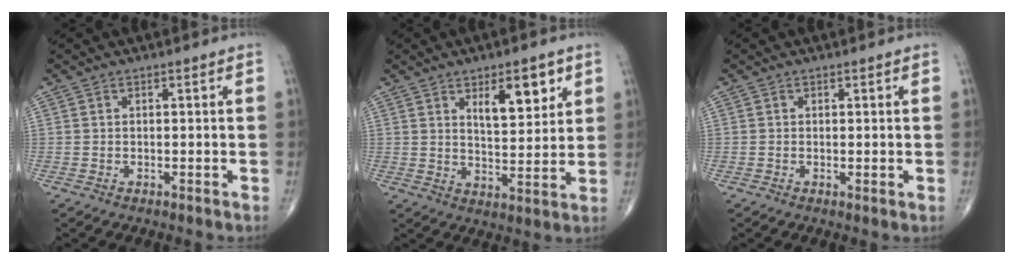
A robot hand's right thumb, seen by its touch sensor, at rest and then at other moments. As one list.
[{"total": 9.4, "force": [4.6, 3.7, 7.3], "torque": [-0.089, -0.032, 0.076]}, {"total": 0.6, "force": [0.1, 0.1, 0.6], "torque": [-0.014, -0.004, -0.001]}]